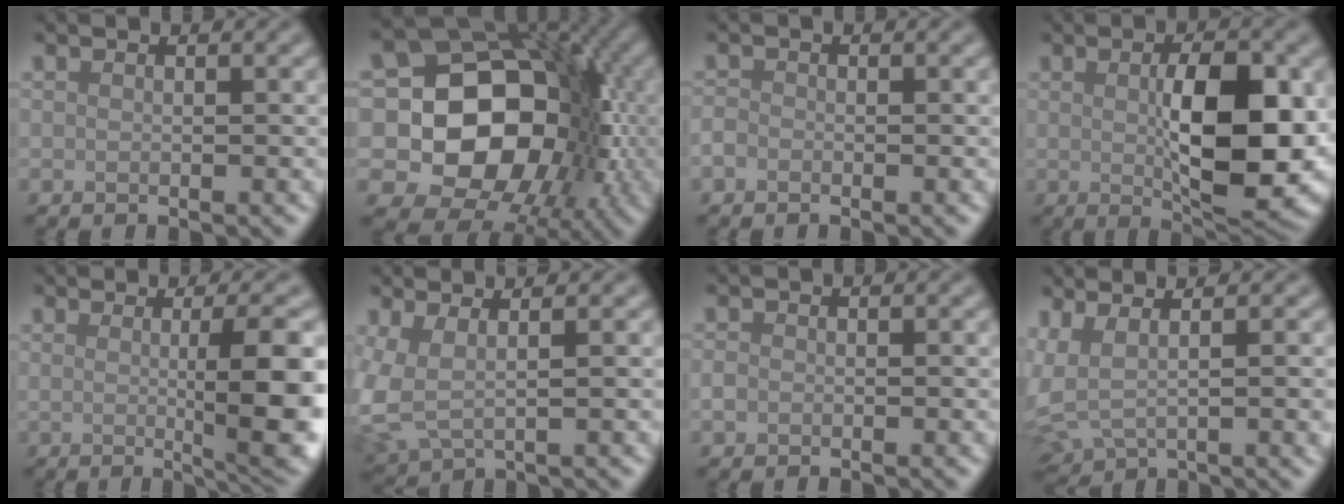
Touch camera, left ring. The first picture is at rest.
{"total": 17.1, "force": [-1.6, 13.6, 10.4], "torque": [-0.122, 0.001, -0.039]}
{"total": 0.9, "force": [-0.6, 0.6, 0.4], "torque": [-0.006, 0.000, -0.015]}
{"total": 10.1, "force": [0.0, 3.8, 9.3], "torque": [-0.142, -0.009, 0.011]}
{"total": 8.1, "force": [-0.2, 1.7, 7.9], "torque": [-0.097, -0.009, 0.001]}
{"total": 4.2, "force": [0.8, 2.1, 3.6], "torque": [-0.101, -0.003, 0.016]}
{"total": 0.9, "force": [-0.3, 0.7, 0.4], "torque": [-0.007, -0.003, -0.008]}
{"total": 7.0, "force": [2.0, 3.4, 5.8], "torque": [-0.111, 0.007, 0.049]}